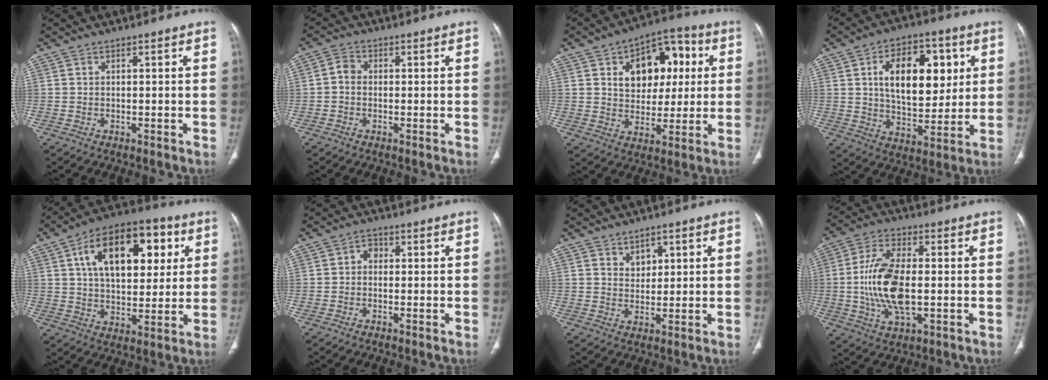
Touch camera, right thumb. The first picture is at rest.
{"total": 2.5, "force": [-0.3, 2.1, 1.4], "torque": [-0.020, 0.010, -0.013]}
{"total": 15.5, "force": [4.0, 10.6, 10.6], "torque": [-0.099, 0.013, 0.060]}
{"total": 18.0, "force": [4.5, 10.4, 14.0], "torque": [-0.173, -0.008, 0.076]}
{"total": 20.7, "force": [6.7, 11.5, 15.9], "torque": [-0.211, 0.001, 0.102]}
{"total": 2.1, "force": [0.0, 1.7, 1.2], "torque": [-0.006, 0.008, -0.008]}
{"total": 3.6, "force": [1.8, 2.5, 1.8], "torque": [-0.010, -0.013, 0.032]}
{"total": 14.5, "force": [-0.9, 7.0, 12.6], "torque": [-0.252, 0.004, -0.016]}